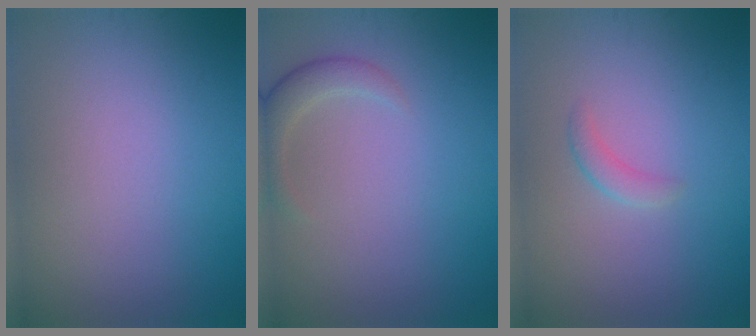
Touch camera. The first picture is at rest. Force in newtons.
{"total": 2.2, "press": 2.2, "slide": 0.2}
{"total": 1.2, "press": 1.2, "slide": 0.1}